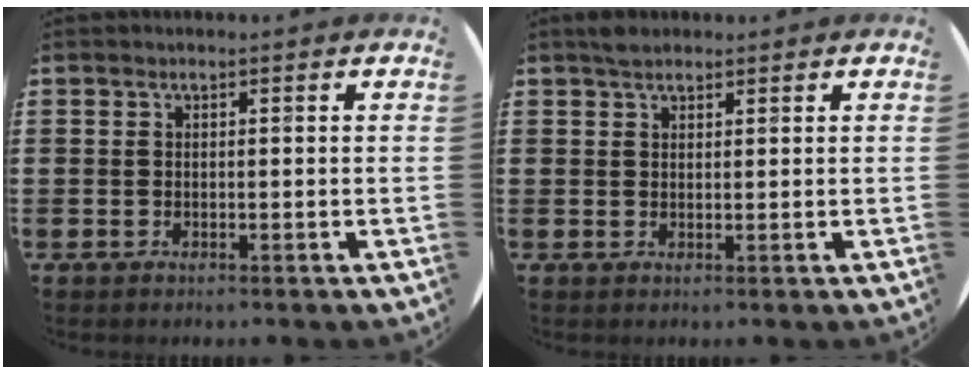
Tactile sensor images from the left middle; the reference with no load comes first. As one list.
[{"total": 1.7, "force": [1.5, 0.6, 0.4], "torque": [-0.003, 0.001, 0.027]}]